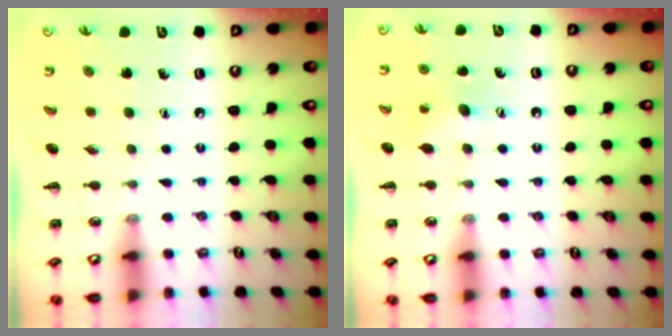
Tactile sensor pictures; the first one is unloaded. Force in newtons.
{"total": 6.8, "press": 6.6, "slide": 1.6}